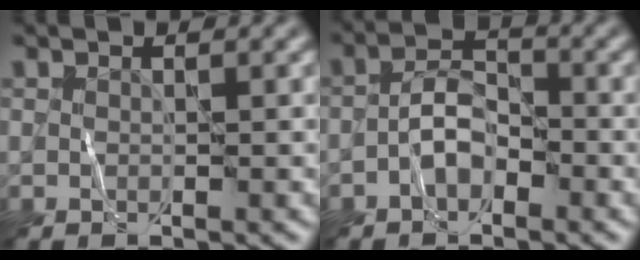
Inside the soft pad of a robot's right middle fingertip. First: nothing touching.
{"total": 2.8, "force": [-1.4, 1.6, 1.8], "torque": [-0.028, 0.012, -0.033]}